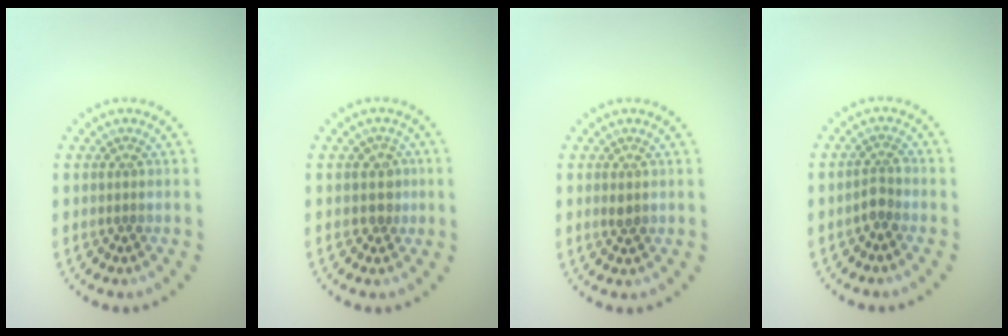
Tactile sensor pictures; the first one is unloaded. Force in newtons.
{"total": 1.6, "press": 1.3, "slide": 1.0}
{"total": 0.9, "press": 0.9, "slide": 0.0}
{"total": 1.5, "press": 1.2, "slide": 1.0}